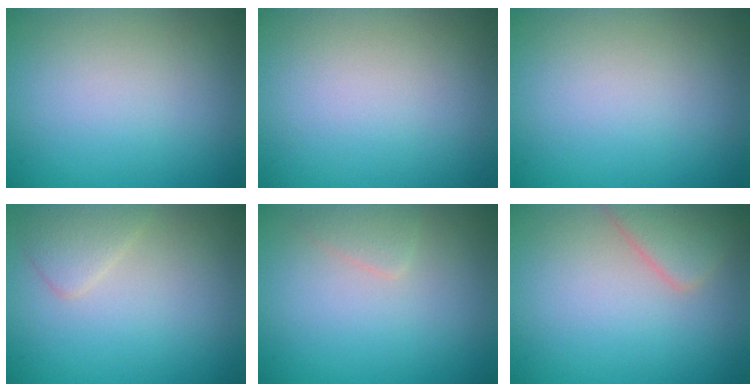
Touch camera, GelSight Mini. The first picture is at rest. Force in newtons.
{"total": 0.0}
{"total": 0.0}
{"total": 1.8, "press": 1.8, "slide": 0.0}
{"total": 1.2, "press": 1.2, "slide": 0.1}
{"total": 2.8, "press": 2.8, "slide": 0.3}